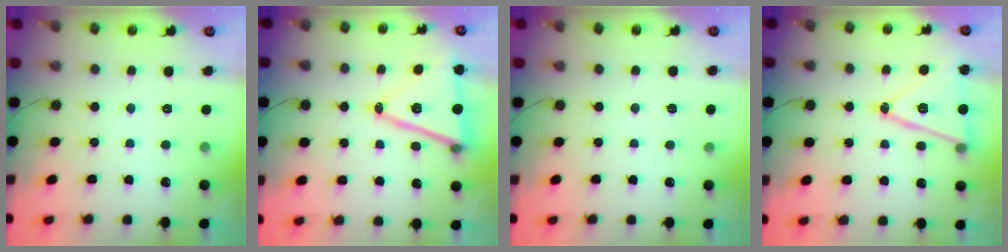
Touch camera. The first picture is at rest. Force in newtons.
{"total": 15.7, "press": 15.2, "slide": 3.7}
{"total": 4.6, "press": 1.9, "slide": 4.2}
{"total": 15.5, "press": 15.1, "slide": 3.7}